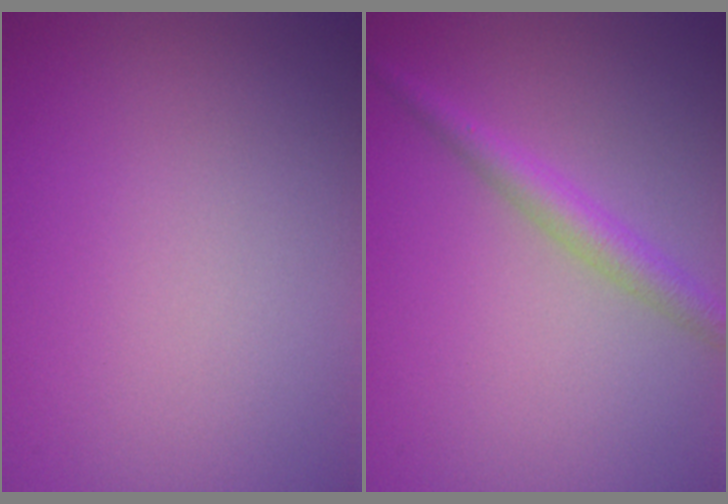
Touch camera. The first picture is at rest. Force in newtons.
{"total": 2.6, "press": 2.5, "slide": 0.1}